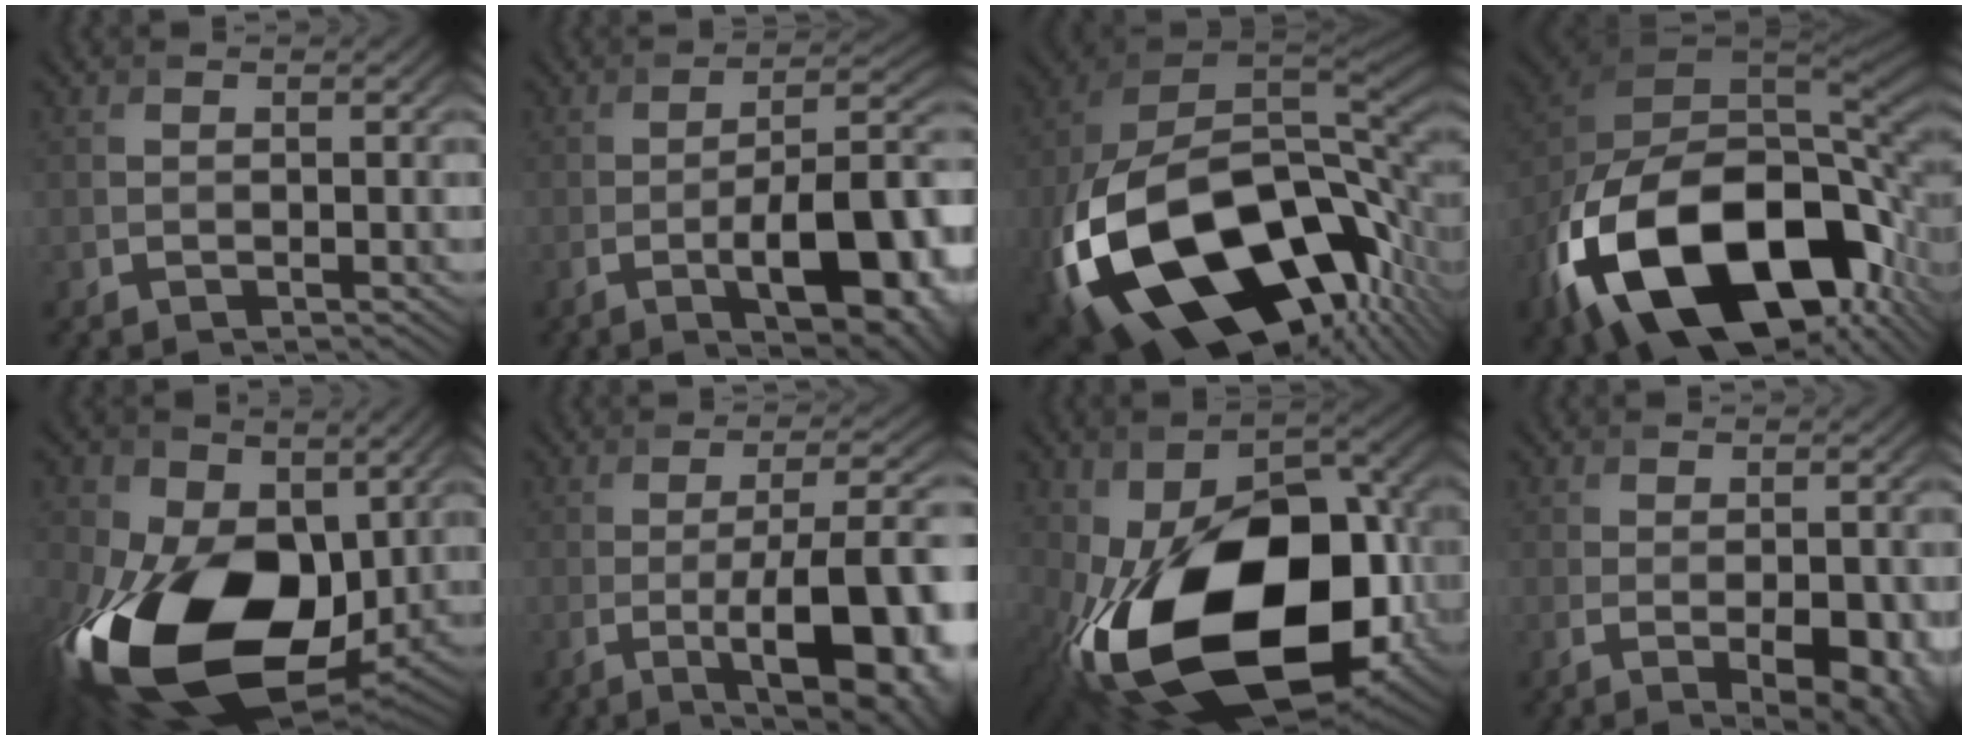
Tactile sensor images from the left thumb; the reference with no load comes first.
{"total": 13.1, "force": [-4.8, 4.2, 11.4], "torque": [-0.159, -0.001, -0.066]}
{"total": 22.4, "force": [-7.7, 11.6, 17.5], "torque": [-0.381, -0.052, -0.113]}
{"total": 21.9, "force": [-9.3, 11.8, 16.0], "torque": [-0.351, -0.062, -0.124]}
{"total": 20.9, "force": [-2.2, 13.8, 15.5], "torque": [-0.341, -0.069, -0.021]}
{"total": 13.3, "force": [-4.3, 3.7, 12.0], "torque": [-0.146, 0.000, -0.058]}
{"total": 20.9, "force": [-5.2, 11.9, 16.3], "torque": [-0.318, -0.042, -0.071]}
{"total": 4.5, "force": [-1.4, 1.5, 4.0], "torque": [-0.056, -0.010, -0.008]}